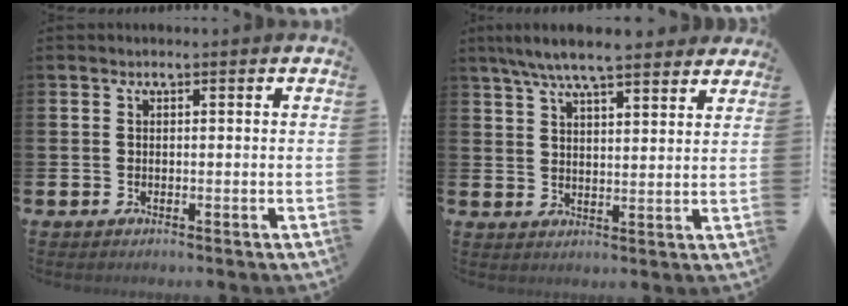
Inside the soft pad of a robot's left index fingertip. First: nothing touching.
{"total": 7.3, "force": [6.7, 0.9, 2.8], "torque": [-0.072, -0.024, 0.122]}